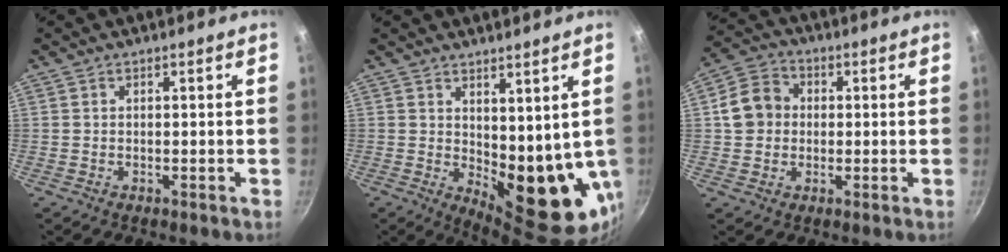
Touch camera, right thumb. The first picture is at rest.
{"total": 12.1, "force": [2.5, 5.7, 10.4], "torque": [-0.117, -0.043, 0.051]}
{"total": 8.3, "force": [0.5, 7.2, 4.1], "torque": [-0.045, 0.016, -0.007]}